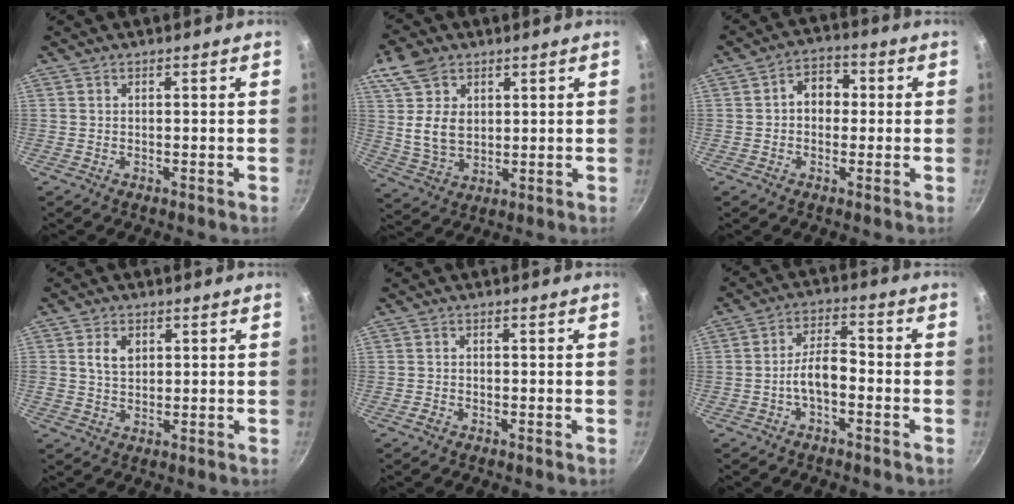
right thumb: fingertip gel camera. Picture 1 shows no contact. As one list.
[{"total": 10.6, "force": [3.8, 7.5, 6.4], "torque": [-0.100, -0.021, 0.077]}, {"total": 6.1, "force": [0.2, 4.8, 3.7], "torque": [-0.019, 0.016, -0.009]}, {"total": 4.4, "force": [1.3, 3.1, 2.8], "torque": [-0.036, -0.003, 0.023]}, {"total": 1.4, "force": [-0.9, 0.9, 0.5], "torque": [-0.013, 0.009, -0.019]}, {"total": 6.1, "force": [-2.4, 2.9, 4.9], "torque": [-0.080, 0.038, -0.045]}]